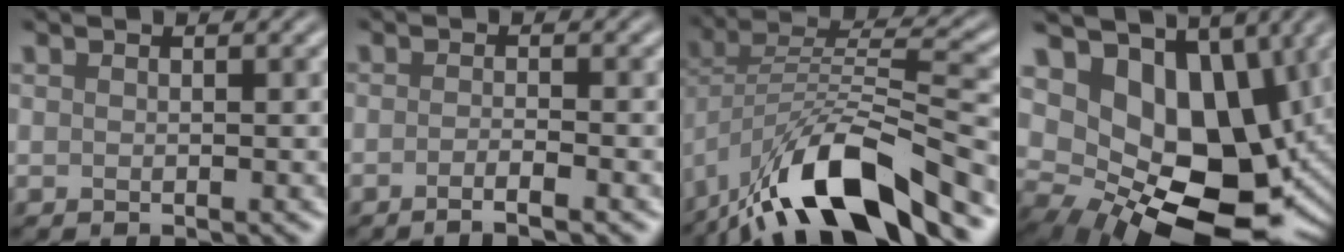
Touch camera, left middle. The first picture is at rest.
{"total": 2.1, "force": [-1.4, 0.4, 1.5], "torque": [-0.014, -0.006, -0.029]}
{"total": 12.7, "force": [-8.6, 3.8, 8.6], "torque": [-0.150, 0.003, -0.160]}
{"total": 15.5, "force": [1.3, 10.7, 11.1], "torque": [-0.143, -0.027, 0.048]}